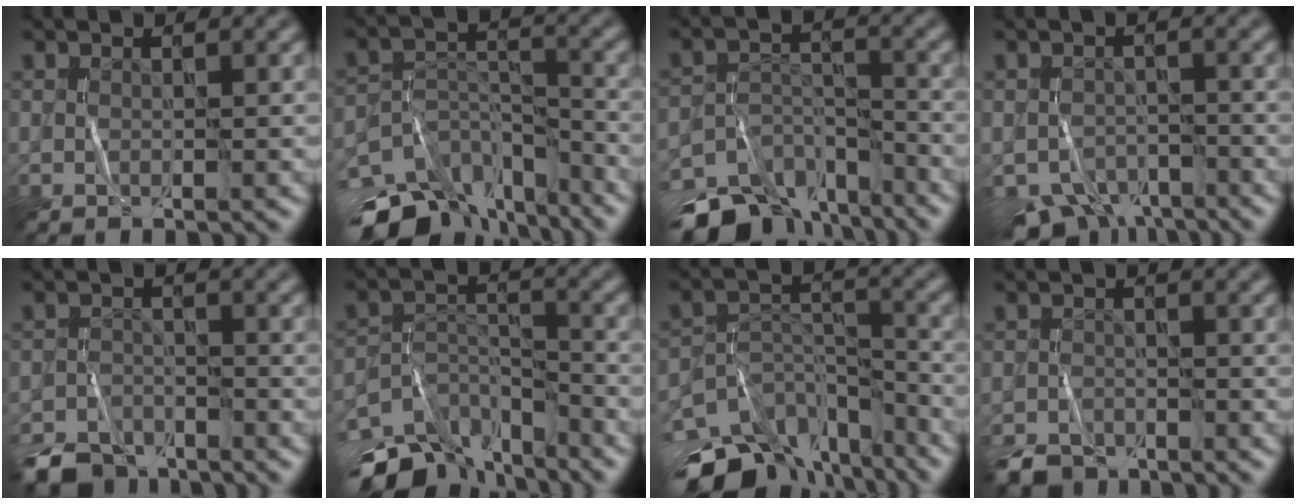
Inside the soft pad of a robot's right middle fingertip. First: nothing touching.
{"total": 11.9, "force": [-9.4, 5.5, 4.6], "torque": [-0.081, 0.004, -0.149]}
{"total": 11.3, "force": [-9.0, 5.4, 4.2], "torque": [-0.073, -0.010, -0.137]}
{"total": 5.3, "force": [-4.0, 2.8, 2.0], "torque": [-0.027, -0.025, -0.065]}
{"total": 4.9, "force": [-4.2, 2.2, 1.3], "torque": [-0.024, -0.007, -0.086]}
{"total": 9.7, "force": [-7.6, 4.4, 4.1], "torque": [-0.082, 0.000, -0.128]}
{"total": 13.3, "force": [-10.6, 6.4, 5.0], "torque": [-0.083, 0.003, -0.159]}
{"total": 3.5, "force": [-3.0, 1.6, 0.8], "torque": [-0.013, -0.007, -0.064]}